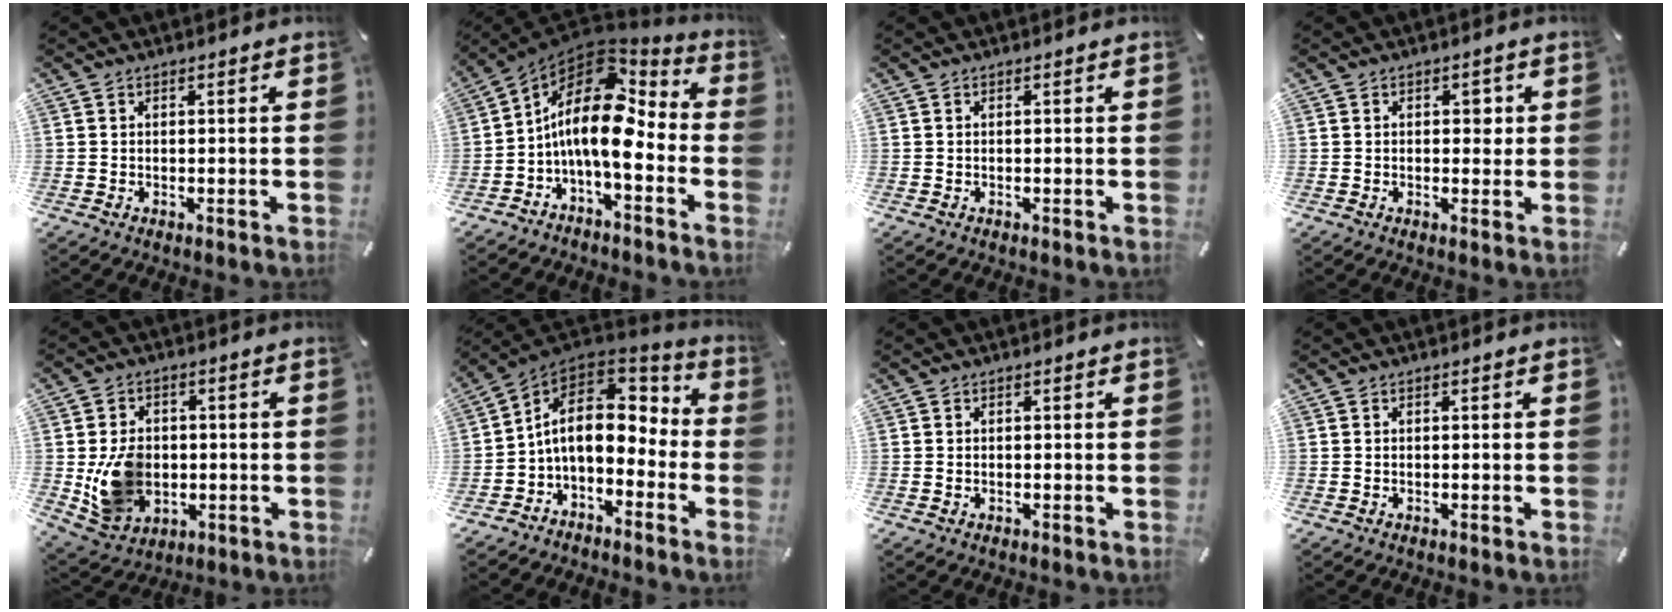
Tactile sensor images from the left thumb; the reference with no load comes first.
{"total": 15.4, "force": [-0.2, 7.9, 13.2], "torque": [-0.245, -0.016, -0.009]}
{"total": 0.0}
{"total": 2.7, "force": [0.4, 1.9, 1.9], "torque": [-0.016, -0.001, -0.001]}
{"total": 11.1, "force": [-1.1, 9.3, 6.0], "torque": [-0.124, 0.011, -0.018]}
{"total": 13.0, "force": [0.9, 8.7, 9.6], "torque": [-0.170, -0.010, 0.016]}
{"total": 0.6, "force": [-0.2, 0.3, 0.5], "torque": [-0.011, 0.000, -0.004]}
{"total": 0.0}